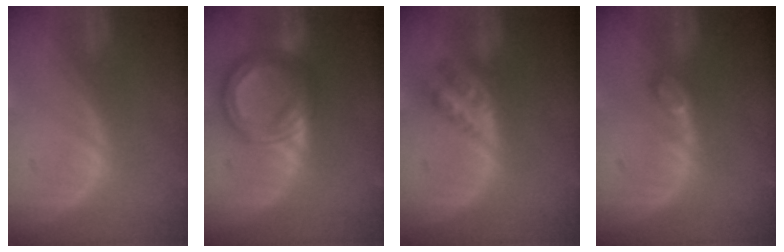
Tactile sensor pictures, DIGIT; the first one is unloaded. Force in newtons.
{"total": 8.6, "press": 8.6, "slide": 0.7}
{"total": 4.5, "press": 4.0, "slide": 2.0}
{"total": 2.2, "press": 2.2, "slide": 0.3}